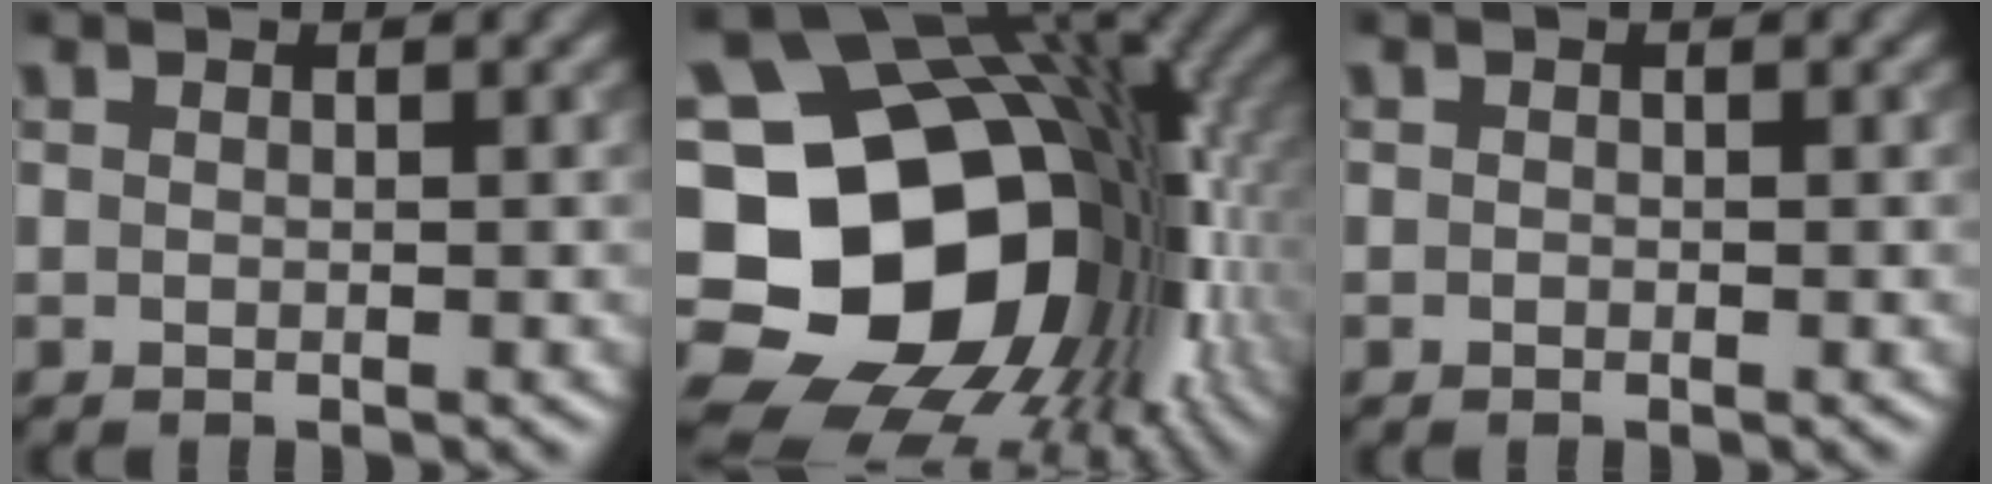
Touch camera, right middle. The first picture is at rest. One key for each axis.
{"total": 20.9, "fx": -3.9, "fy": 16.1, "fz": 12.7, "tx": -0.190, "ty": -0.019, "tz": -0.064}
{"total": 0.0}